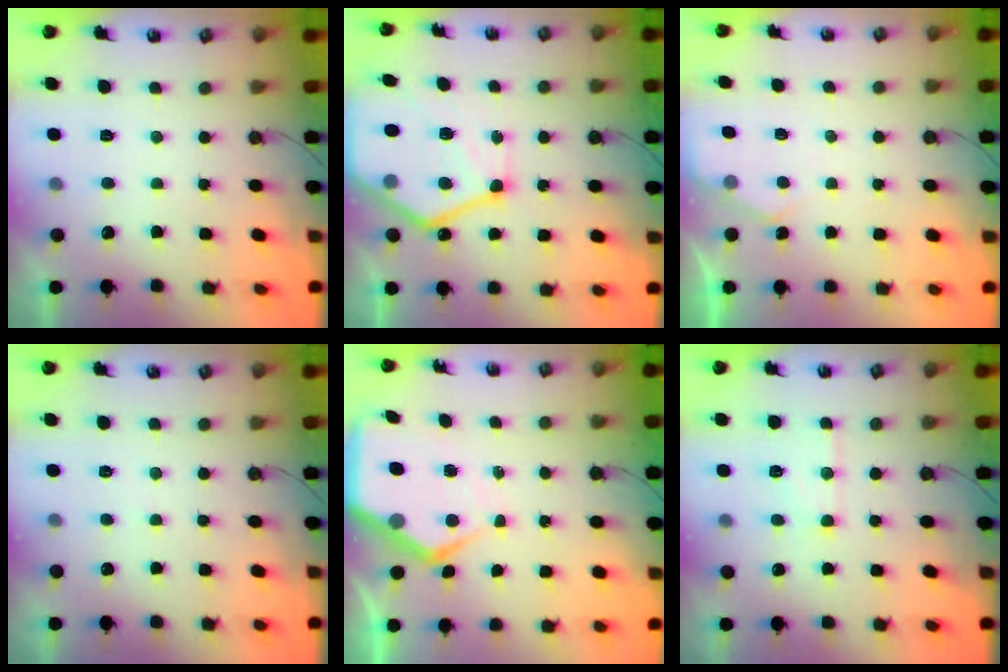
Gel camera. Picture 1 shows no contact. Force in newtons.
{"total": 20.8, "press": 20.7, "slide": 1.9}
{"total": 3.6, "press": 3.6, "slide": 0.2}
{"total": 2.7, "press": 2.6, "slide": 0.4}
{"total": 8.7, "press": 8.7, "slide": 1.0}
{"total": 8.9, "press": 8.8, "slide": 0.7}